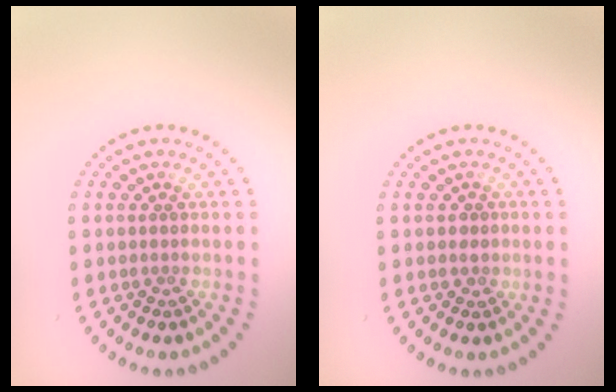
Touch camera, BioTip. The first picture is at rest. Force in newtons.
{"total": 0.8, "press": 0.5, "slide": 0.6}